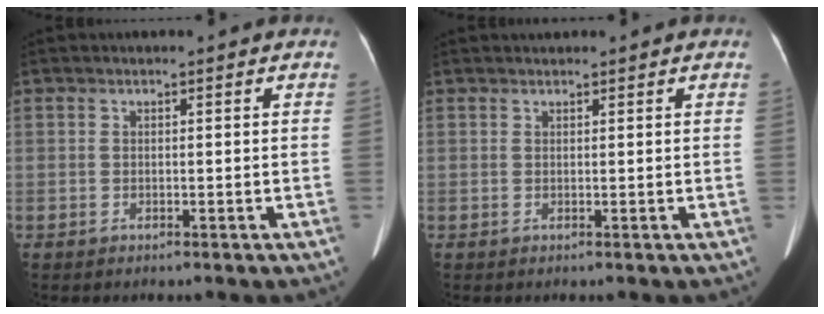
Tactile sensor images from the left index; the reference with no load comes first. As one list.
[{"total": 1.3, "force": [1.2, 0.2, 0.4], "torque": [-0.008, 0.020, 0.022]}]